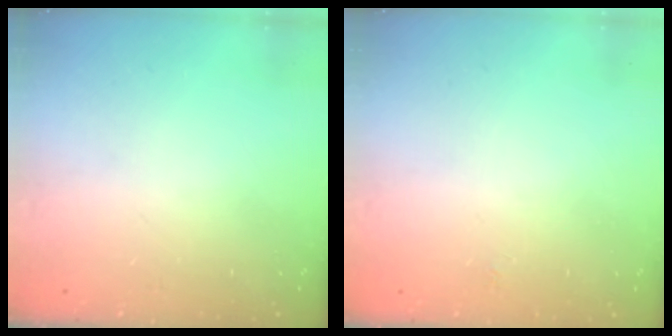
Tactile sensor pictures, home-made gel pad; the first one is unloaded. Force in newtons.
{"total": 2.3, "press": 2.3, "slide": 0.3}